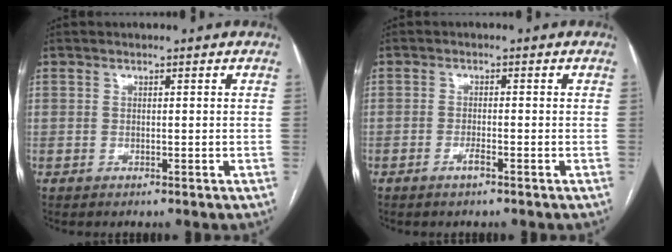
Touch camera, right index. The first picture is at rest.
{"total": 1.7, "force": [-1.1, 0.0, 1.3], "torque": [-0.025, -0.001, -0.021]}